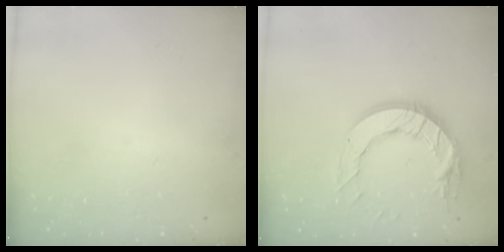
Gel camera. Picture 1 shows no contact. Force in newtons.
{"total": 15.4, "press": 15.3, "slide": 1.5}